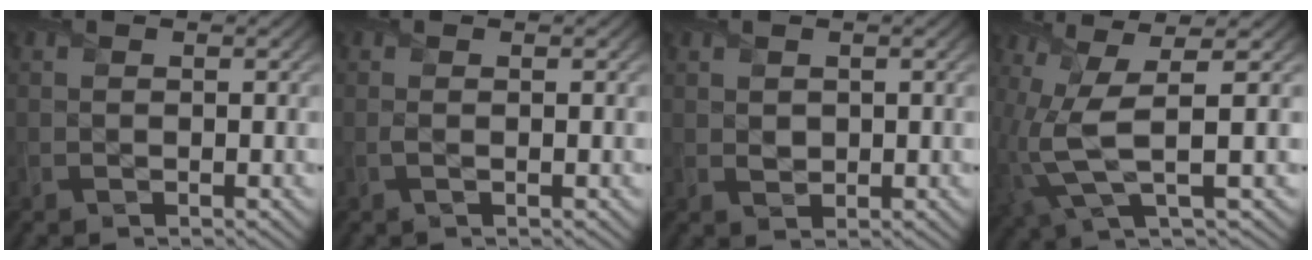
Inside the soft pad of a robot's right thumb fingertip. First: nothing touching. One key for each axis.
{"total": 0.7, "fx": 0.0, "fy": 0.1, "fz": 0.7, "tx": -0.017, "ty": -0.001, "tz": -0.001}
{"total": 1.3, "fx": 0.5, "fy": 1.0, "fz": 0.7, "tx": -0.018, "ty": -0.002, "tz": 0.015}
{"total": 8.6, "fx": -0.3, "fy": 2.3, "fz": 8.3, "tx": -0.182, "ty": 0.005, "tz": -0.012}